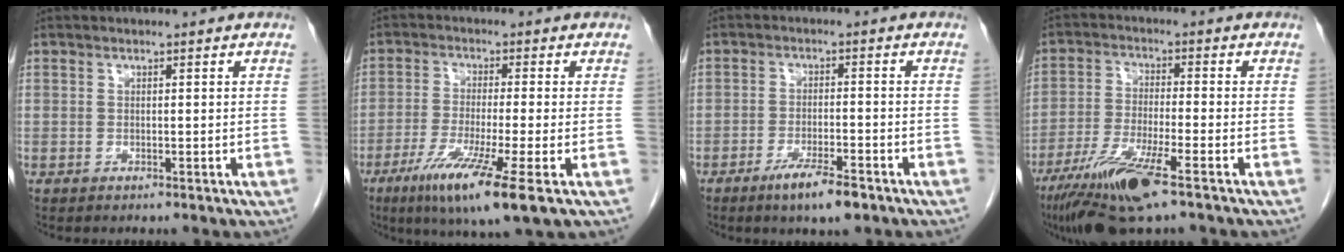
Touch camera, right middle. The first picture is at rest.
{"total": 11.5, "force": [-5.7, -0.2, 10.0], "torque": [-0.188, -0.040, -0.096]}
{"total": 6.0, "force": [-3.9, 0.7, 4.5], "torque": [-0.086, -0.010, -0.065]}
{"total": 11.3, "force": [-7.0, 0.9, 8.9], "torque": [-0.174, -0.029, -0.125]}